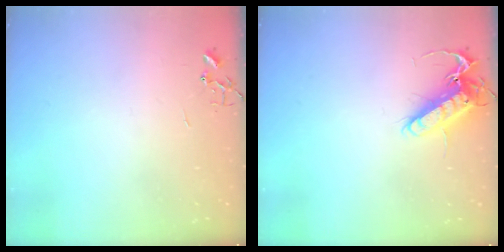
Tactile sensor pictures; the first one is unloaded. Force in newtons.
{"total": 13.7, "press": 13.5, "slide": 1.9}